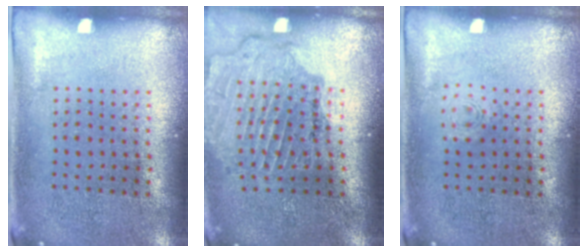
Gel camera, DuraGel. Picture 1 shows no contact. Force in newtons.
{"total": 1.6, "press": 1.6, "slide": 0.0}
{"total": 0.7, "press": 0.7, "slide": 0.1}